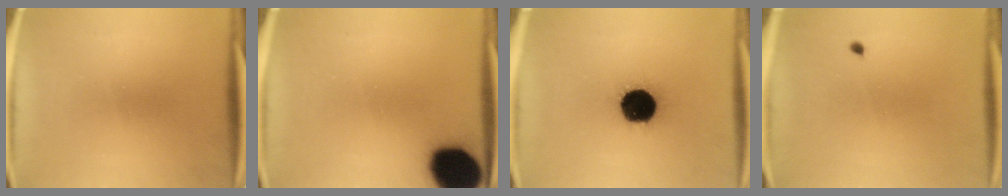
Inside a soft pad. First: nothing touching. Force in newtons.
{"total": 18.7}
{"total": 18.7}
{"total": 0.5}